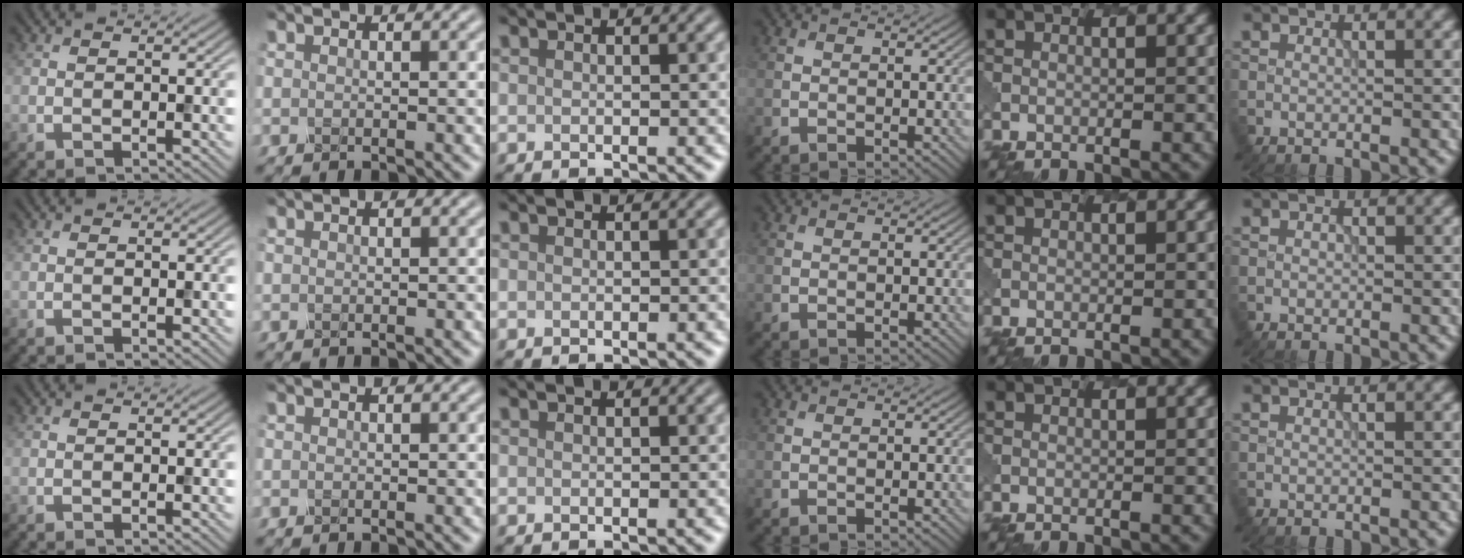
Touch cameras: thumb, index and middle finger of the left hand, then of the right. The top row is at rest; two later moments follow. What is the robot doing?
{"motion": "dispense", "object": "dispenser bottle"}